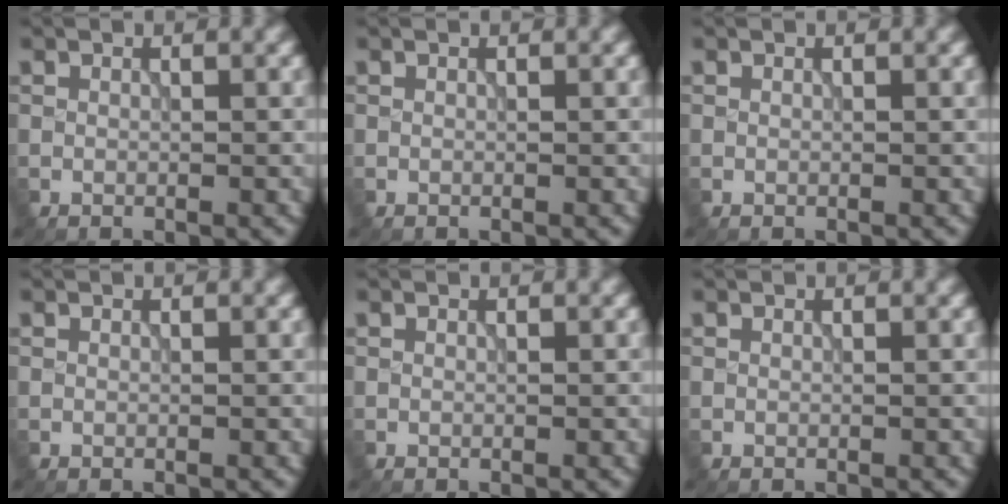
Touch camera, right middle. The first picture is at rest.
{"total": 0.0}
{"total": 0.0}
{"total": 0.0}
{"total": 0.0}
{"total": 0.0}